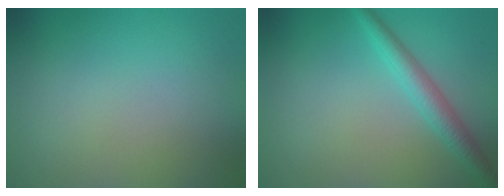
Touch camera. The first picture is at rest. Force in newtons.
{"total": 2.7, "press": 2.7, "slide": 0.1}